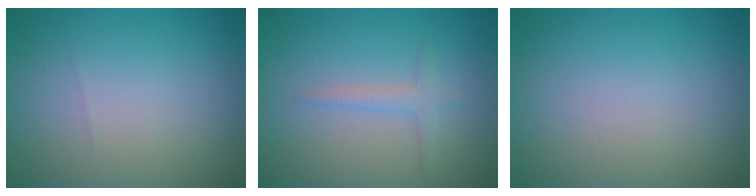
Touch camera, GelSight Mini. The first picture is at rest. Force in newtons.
{"total": 1.4, "press": 1.4, "slide": 0.1}
{"total": 0.0}